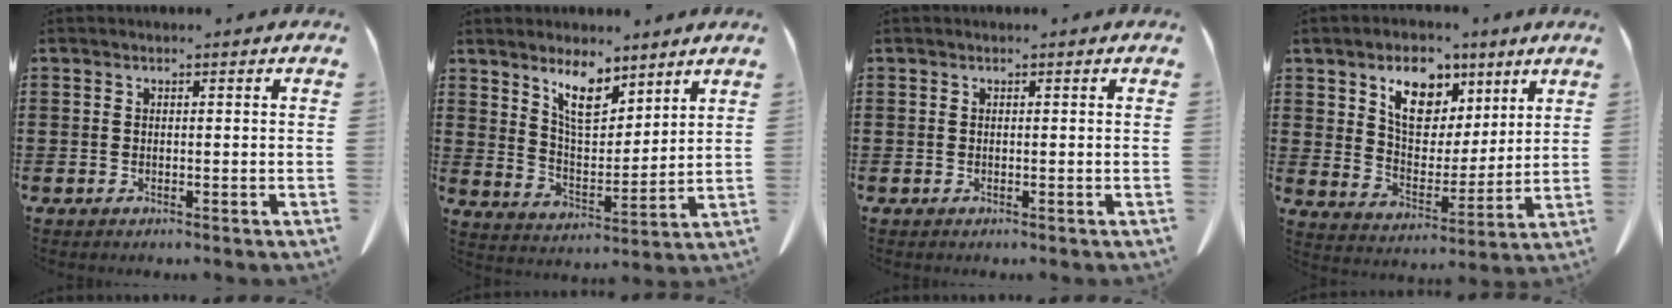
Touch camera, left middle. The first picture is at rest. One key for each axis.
{"total": 7.9, "fx": 6.0, "fy": 3.0, "fz": 4.2, "tx": -0.087, "ty": -0.024, "tz": 0.109}
{"total": 0.0}
{"total": 9.4, "fx": 5.7, "fy": 6.1, "fz": 4.2, "tx": -0.086, "ty": -0.011, "tz": 0.103}